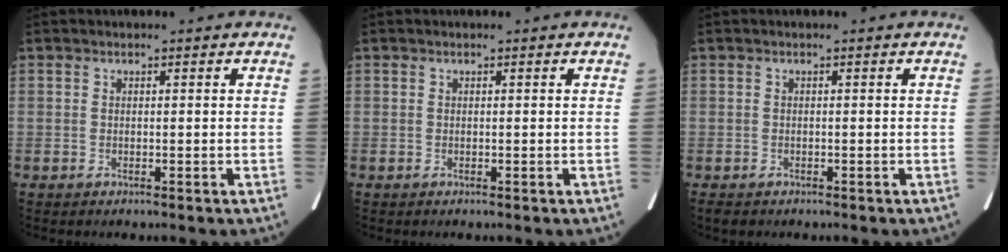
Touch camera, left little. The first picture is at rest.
{"total": 0.0}
{"total": 1.6, "force": [-1.2, 0.8, 0.6], "torque": [-0.012, -0.003, -0.013]}